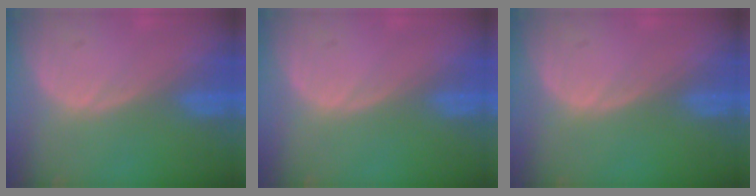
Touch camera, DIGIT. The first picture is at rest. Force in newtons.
{"total": 0.0}
{"total": 0.0}